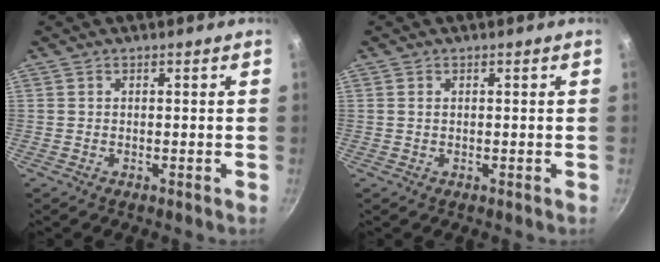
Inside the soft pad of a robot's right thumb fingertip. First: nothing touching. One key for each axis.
{"total": 1.2, "fx": 0.3, "fy": 0.6, "fz": 1.0, "tx": -0.020, "ty": 0.000, "tz": 0.005}